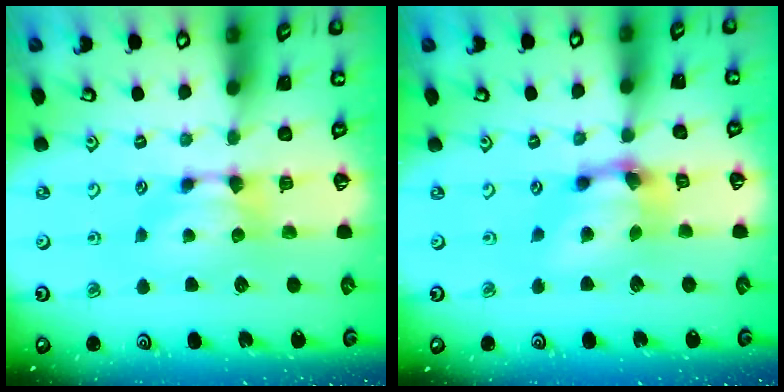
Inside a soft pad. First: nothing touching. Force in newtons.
{"total": 4.6, "press": 4.1, "slide": 2.0}